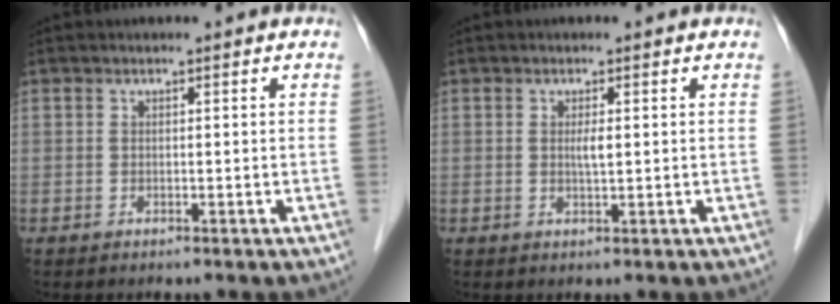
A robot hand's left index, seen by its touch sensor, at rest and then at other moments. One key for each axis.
{"total": 1.4, "fx": -0.3, "fy": 0.1, "fz": 1.4, "tx": -0.031, "ty": -0.006, "tz": -0.004}